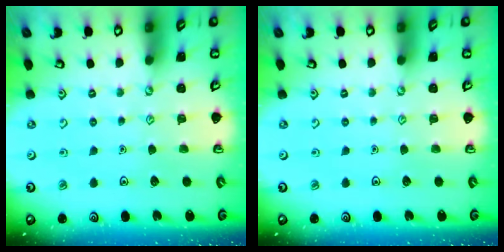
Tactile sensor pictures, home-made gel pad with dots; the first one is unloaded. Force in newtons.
{"total": 0.0}